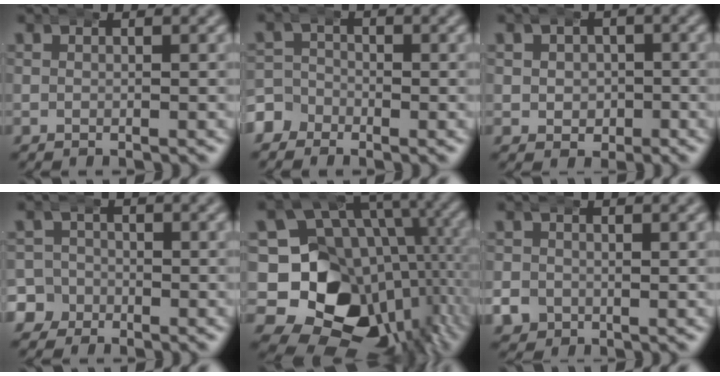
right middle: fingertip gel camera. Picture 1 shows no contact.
{"total": 3.4, "force": [-1.8, 2.8, 0.6], "torque": [-0.019, -0.007, -0.039]}
{"total": 3.3, "force": [-0.4, 3.2, 0.9], "torque": [-0.020, -0.002, -0.014]}
{"total": 5.4, "force": [-2.0, 5.0, 1.0], "torque": [-0.035, -0.012, -0.046]}
{"total": 24.4, "force": [-4.4, 19.1, 14.6], "torque": [-0.255, -0.084, -0.057]}
{"total": 3.1, "force": [-0.5, 2.9, 1.0], "torque": [-0.035, -0.014, -0.006]}